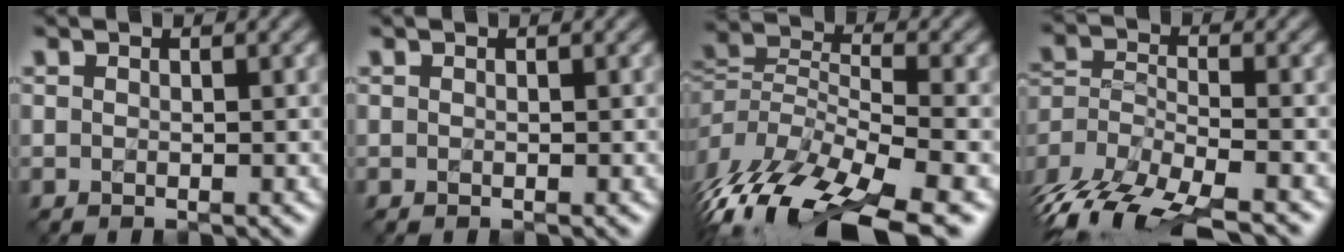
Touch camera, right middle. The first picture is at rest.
{"total": 0.0}
{"total": 13.0, "force": [-8.1, 5.1, 8.9], "torque": [-0.186, -0.008, -0.136]}
{"total": 11.8, "force": [-9.9, 4.1, 5.0], "torque": [-0.096, -0.014, -0.155]}